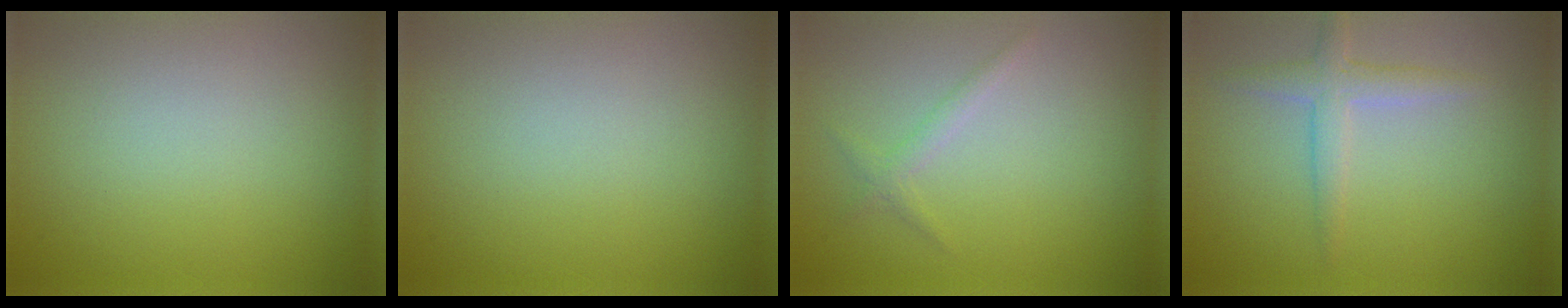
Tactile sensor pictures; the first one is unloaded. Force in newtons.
{"total": 0.0}
{"total": 1.1, "press": 1.1, "slide": 0.0}
{"total": 2.1, "press": 2.1, "slide": 0.1}